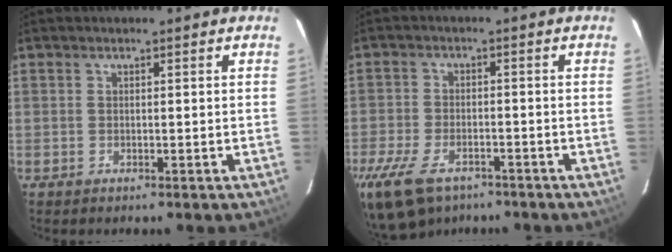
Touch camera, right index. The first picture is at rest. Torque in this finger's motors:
{"motor_torque": [1.57, -0.57, 0.53, 0.11]}